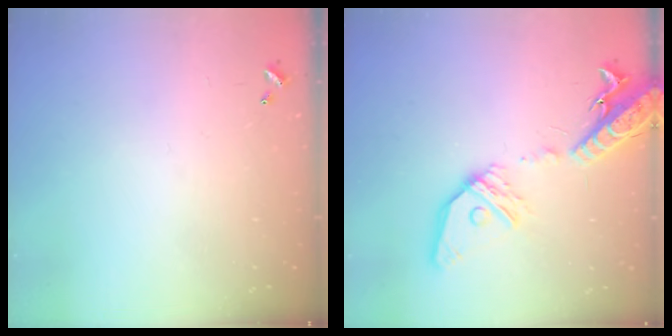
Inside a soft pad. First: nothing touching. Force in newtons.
{"total": 19.6, "press": 19.2, "slide": 4.0}